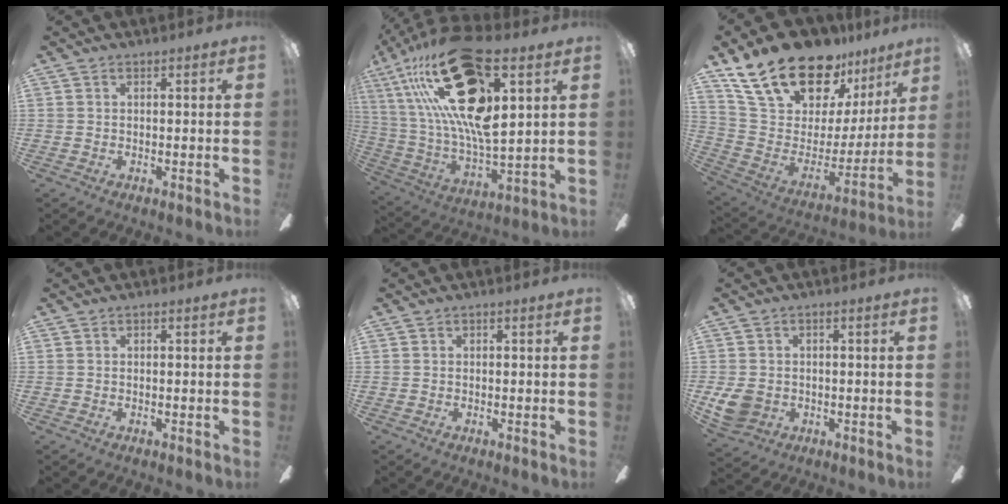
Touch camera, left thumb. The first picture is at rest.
{"total": 29.0, "force": [13.4, 10.2, 23.6], "torque": [-0.447, -0.066, 0.223]}
{"total": 23.0, "force": [17.7, 9.9, 10.8], "torque": [-0.192, -0.119, 0.326]}
{"total": 0.0}
{"total": 0.0}
{"total": 6.6, "force": [-1.2, 5.6, 3.2], "torque": [-0.075, 0.009, -0.020]}